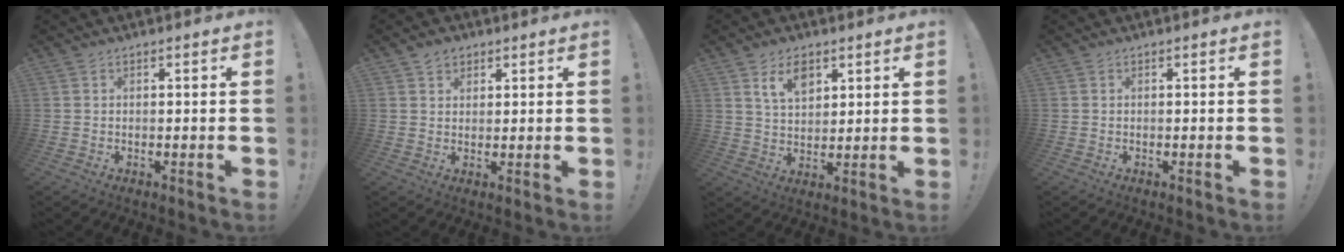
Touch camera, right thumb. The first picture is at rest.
{"total": 4.0, "force": [2.5, 3.1, 0.7], "torque": [-0.003, -0.012, 0.044]}
{"total": 7.8, "force": [4.5, 4.5, 4.5], "torque": [-0.079, -0.012, 0.084]}
{"total": 0.0}